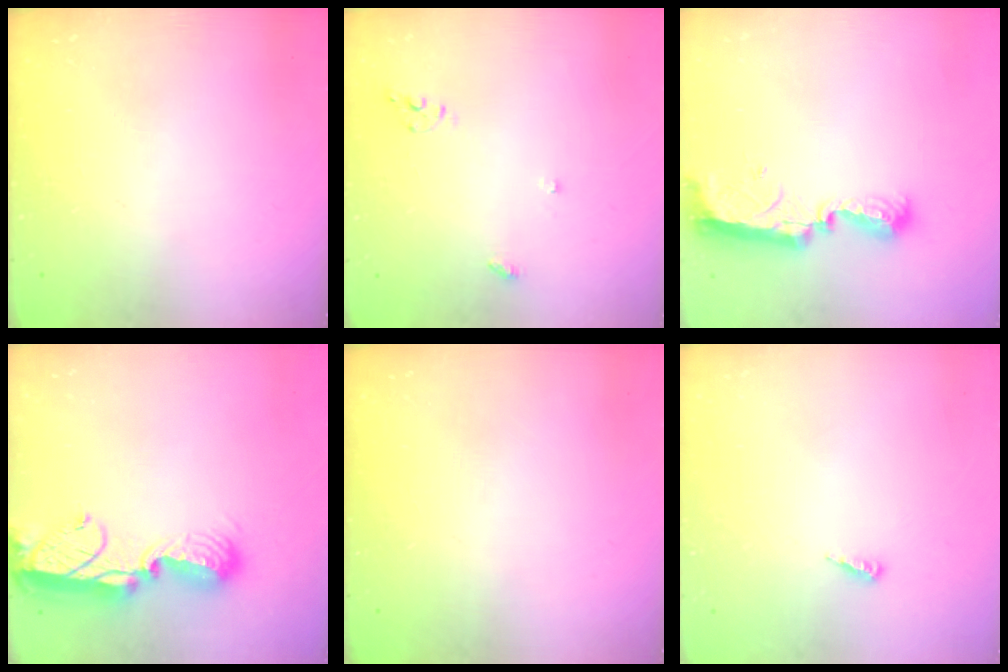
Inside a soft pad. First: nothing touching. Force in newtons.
{"total": 6.2, "press": 6.2, "slide": 0.1}
{"total": 9.4, "press": 9.4, "slide": 0.4}
{"total": 11.4, "press": 11.3, "slide": 1.5}
{"total": 0.0}
{"total": 3.9, "press": 3.9, "slide": 0.2}